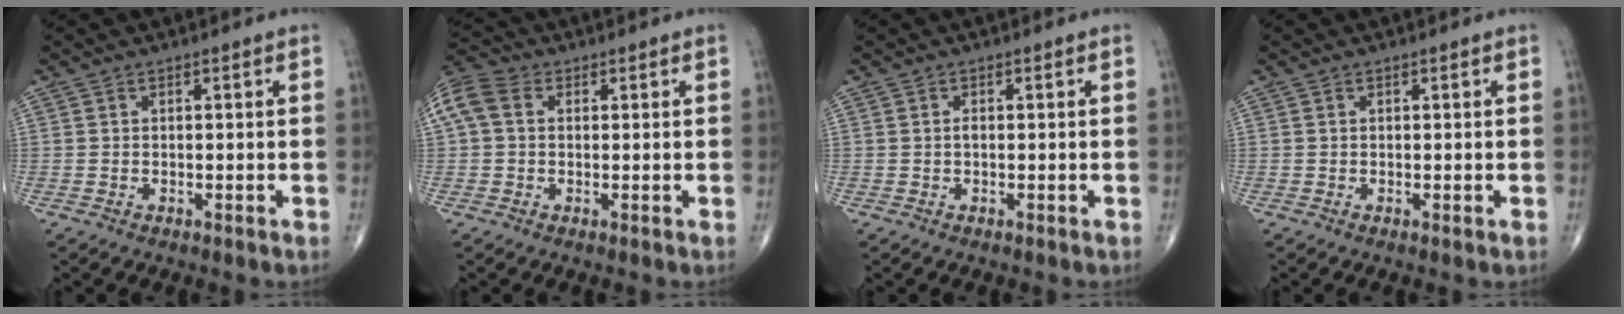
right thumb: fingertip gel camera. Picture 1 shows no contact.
{"total": 8.2, "force": [1.5, 6.2, 5.1], "torque": [-0.123, 0.030, 0.026]}
{"total": 0.6, "force": [-0.1, 0.3, 0.5], "torque": [-0.011, 0.000, -0.003]}
{"total": 0.0}